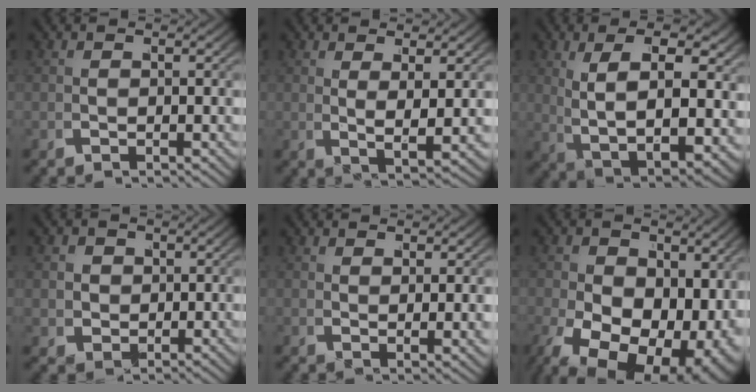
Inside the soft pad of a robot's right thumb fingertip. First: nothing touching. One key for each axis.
{"total": 3.6, "fx": 2.0, "fy": 0.6, "fz": 2.9, "tx": -0.052, "ty": -0.002, "tz": 0.037}
{"total": 9.9, "fx": 1.4, "fy": 4.8, "fz": 8.6, "tx": -0.162, "ty": -0.022, "tz": 0.047}
{"total": 3.8, "fx": 1.0, "fy": 3.3, "fz": 1.6, "tx": -0.042, "ty": -0.011, "tz": 0.025}
{"total": 2.0, "fx": 1.6, "fy": 0.1, "fz": 1.3, "tx": -0.016, "ty": 0.003, "tz": 0.028}
{"total": 15.7, "fx": -3.8, "fy": 10.7, "fz": 10.9, "tx": -0.211, "ty": -0.085, "tz": -0.018}